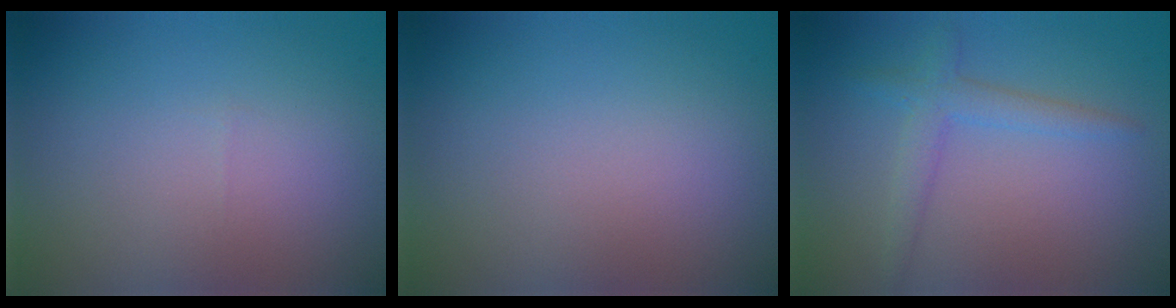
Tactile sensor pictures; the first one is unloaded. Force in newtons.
{"total": 0.0}
{"total": 2.5, "press": 2.5, "slide": 0.1}